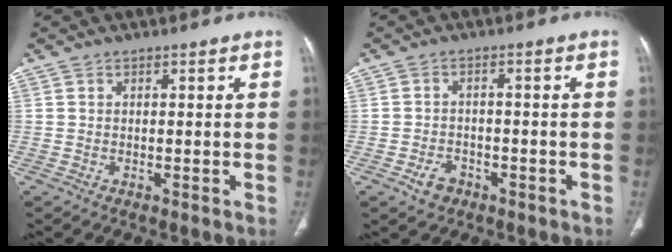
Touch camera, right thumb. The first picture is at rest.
{"total": 3.6, "force": [-2.0, 2.6, 1.6], "torque": [-0.021, 0.018, -0.027]}